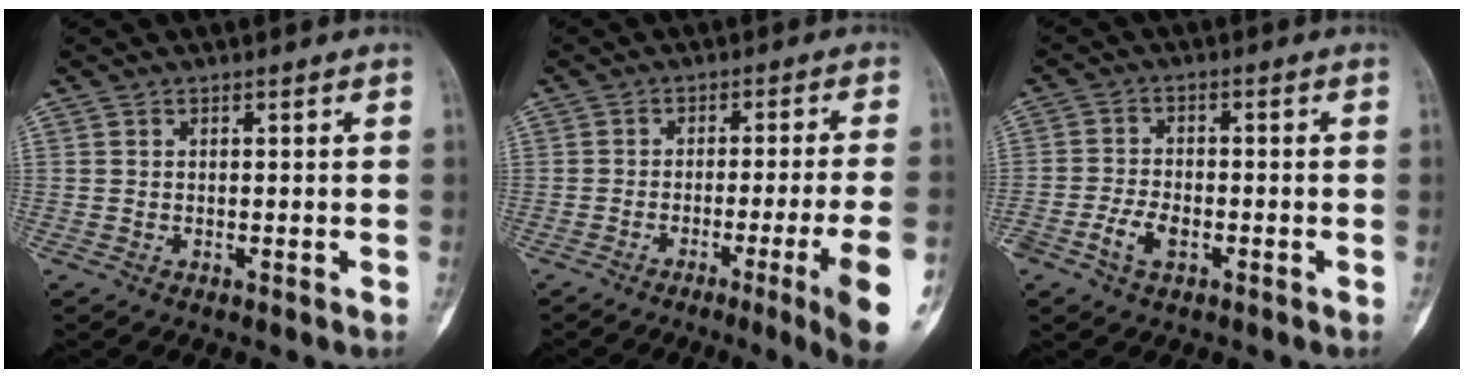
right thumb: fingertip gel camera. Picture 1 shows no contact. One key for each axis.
{"total": 11.8, "fx": -4.8, "fy": -0.3, "fz": 10.8, "tx": -0.155, "ty": -0.002, "tz": -0.068}
{"total": 4.7, "fx": -2.1, "fy": 2.8, "fz": 3.1, "tx": -0.062, "ty": 0.014, "tz": -0.040}